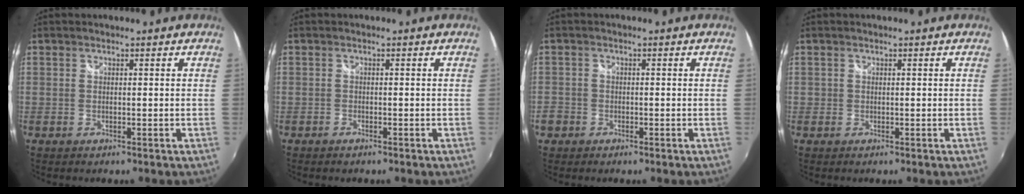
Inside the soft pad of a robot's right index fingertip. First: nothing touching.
{"total": 1.2, "force": [-0.9, 0.6, 0.3], "torque": [-0.009, -0.002, -0.016]}
{"total": 3.3, "force": [-1.8, 2.7, 0.7], "torque": [-0.022, 0.001, -0.033]}
{"total": 0.6, "force": [-0.1, 0.6, 0.1], "torque": [-0.001, -0.002, -0.003]}